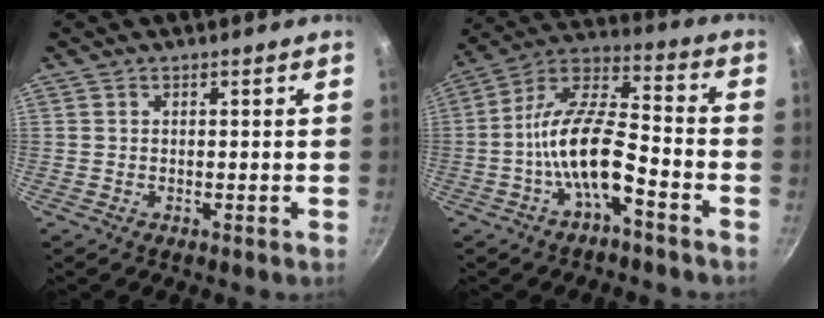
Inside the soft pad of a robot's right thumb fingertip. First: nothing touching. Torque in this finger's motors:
{"motor_torque": [0.61, 0.54, 1.68, -0.85, 0.54]}